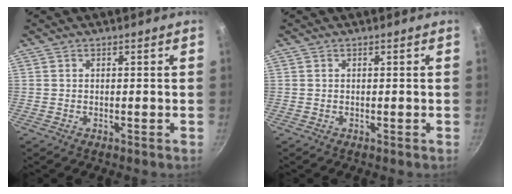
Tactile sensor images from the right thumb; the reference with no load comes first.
{"total": 0.0}